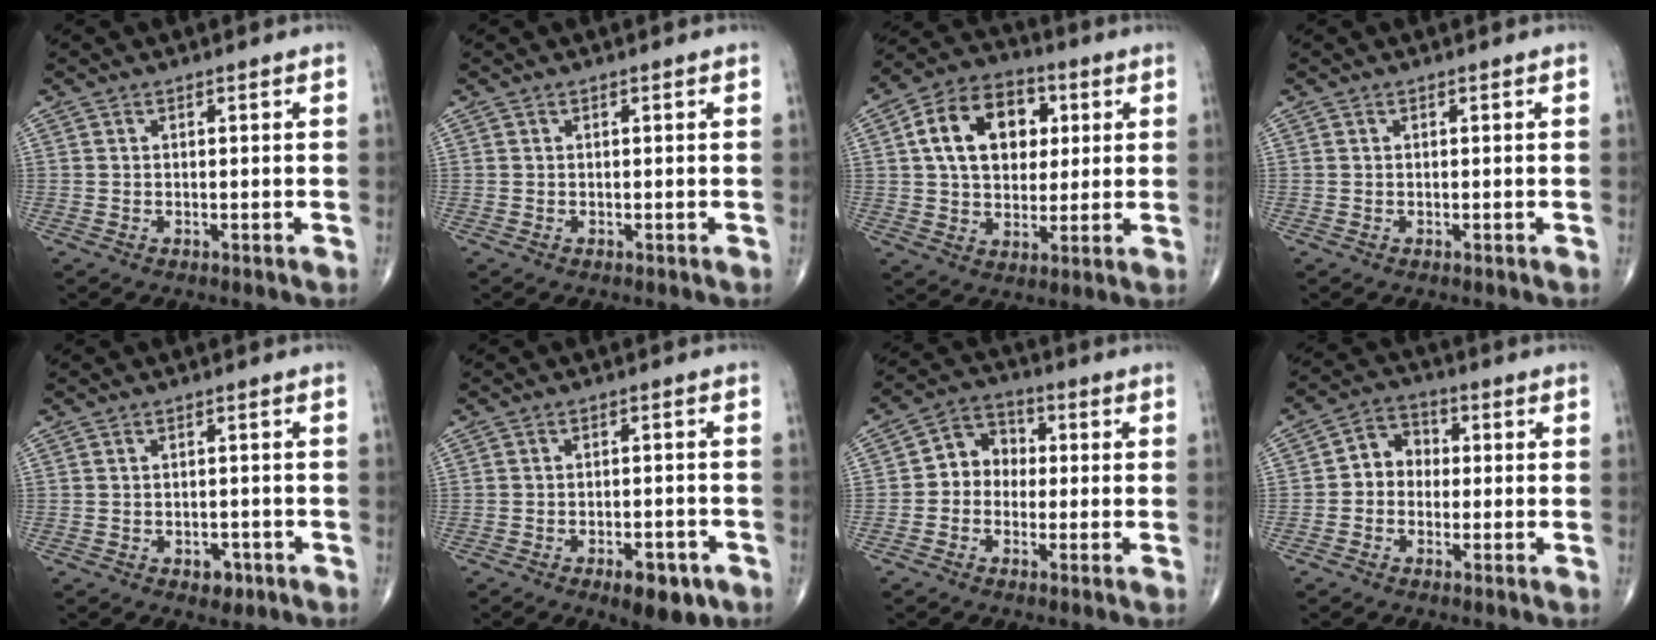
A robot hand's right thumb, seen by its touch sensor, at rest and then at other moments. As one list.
[{"total": 0.0}, {"total": 15.3, "force": [3.7, 10.7, 10.3], "torque": [-0.135, 0.007, 0.057]}, {"total": 0.0}, {"total": 2.9, "force": [-1.5, 1.9, 1.5], "torque": [-0.003, 0.007, -0.016]}, {"total": 7.2, "force": [-3.9, 3.1, 5.2], "torque": [-0.060, 0.014, -0.050]}, {"total": 6.8, "force": [-0.6, 5.9, 3.4], "torque": [-0.021, 0.029, -0.029]}, {"total": 5.9, "force": [-0.5, 5.1, 3.0], "torque": [-0.018, 0.026, -0.026]}]